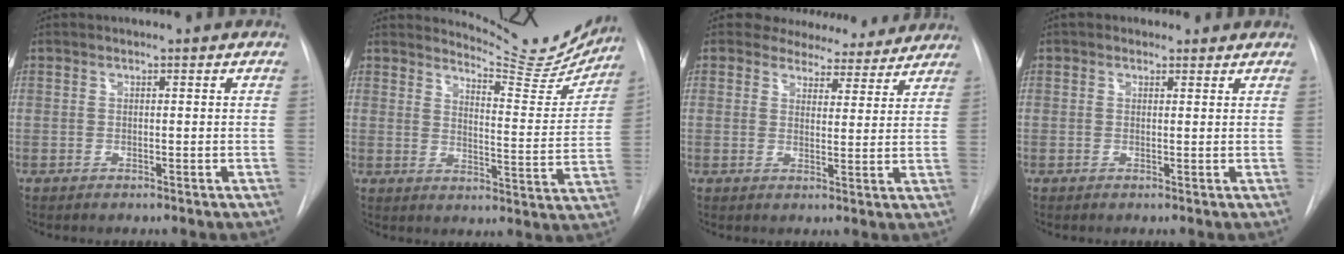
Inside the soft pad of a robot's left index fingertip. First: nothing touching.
{"total": 12.0, "force": [11.9, 1.2, 1.3], "torque": [-0.015, -0.060, 0.143]}
{"total": 11.1, "force": [10.1, 4.3, 1.5], "torque": [0.006, -0.006, 0.109]}
{"total": 1.8, "force": [1.2, 1.3, 0.2], "torque": [0.002, 0.011, 0.013]}